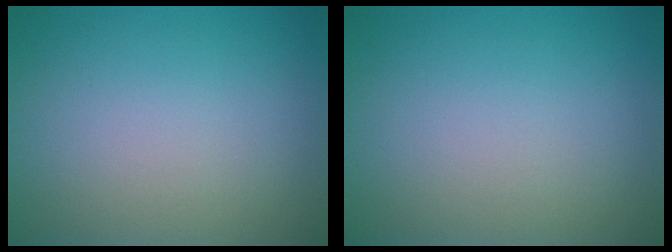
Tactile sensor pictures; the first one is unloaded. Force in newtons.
{"total": 0.0}